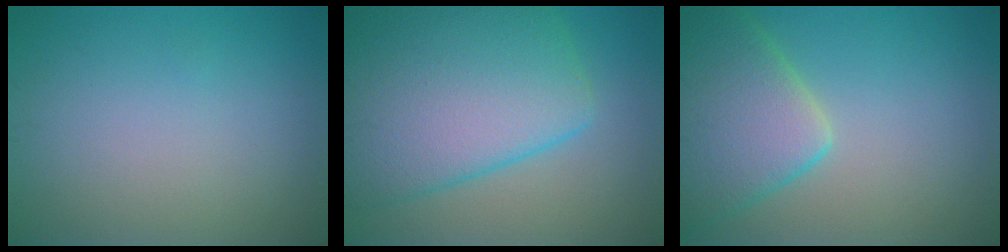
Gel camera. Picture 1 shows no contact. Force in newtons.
{"total": 12.0, "press": 12.0, "slide": 0.5}
{"total": 7.4, "press": 7.3, "slide": 0.6}